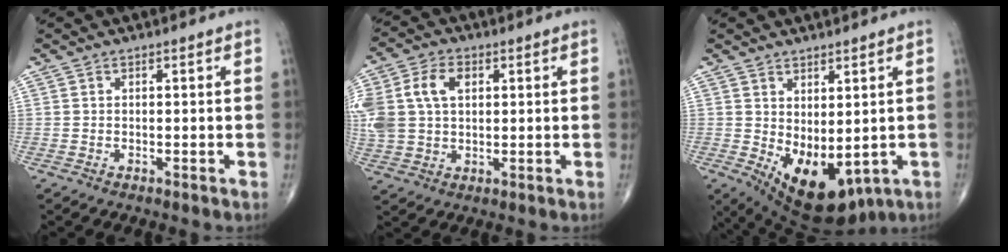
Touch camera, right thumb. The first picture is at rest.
{"total": 15.0, "force": [3.5, 10.7, 9.9], "torque": [-0.246, 0.021, 0.070]}
{"total": 12.5, "force": [-1.7, 6.6, 10.5], "torque": [-0.151, -0.016, 0.005]}